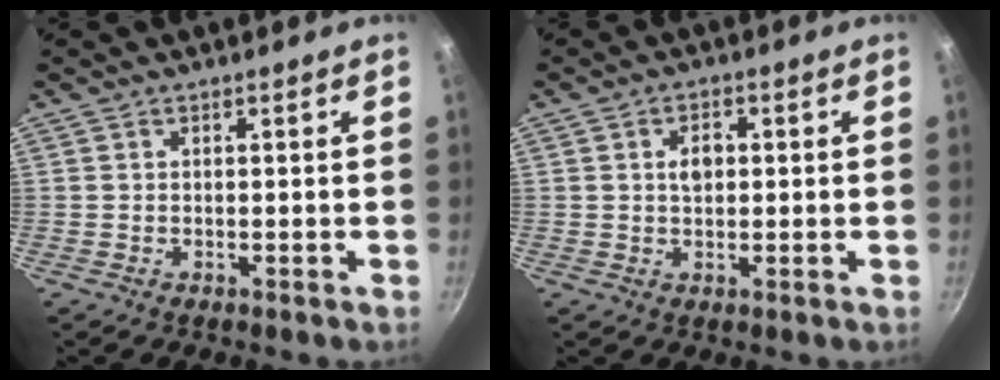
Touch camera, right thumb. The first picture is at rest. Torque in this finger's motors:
{"motor_torque": [-0.64, 0.22, 0.31, 0.23, 0.01]}